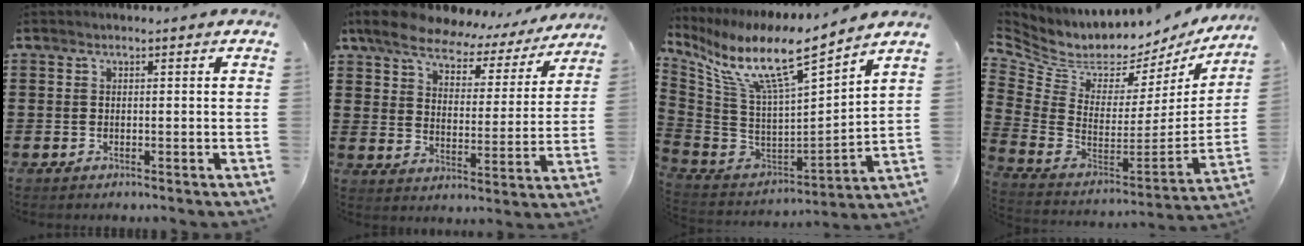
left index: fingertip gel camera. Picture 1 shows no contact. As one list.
[{"total": 6.8, "force": [5.9, 2.3, 2.3], "torque": [-0.076, -0.027, 0.101]}, {"total": 11.5, "force": [7.7, 1.9, 8.3], "torque": [-0.187, -0.058, 0.130]}, {"total": 4.6, "force": [3.6, 2.5, 1.5], "torque": [-0.062, -0.048, 0.060]}]